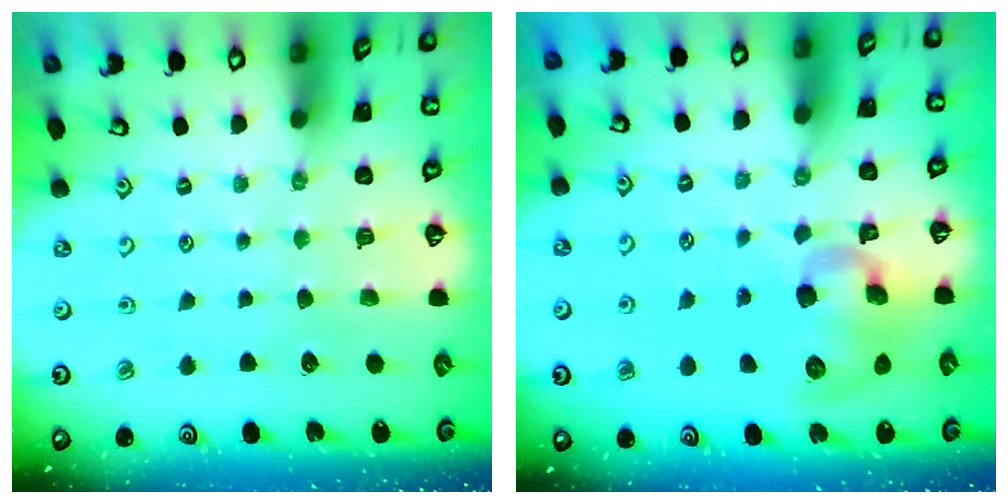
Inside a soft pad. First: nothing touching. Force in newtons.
{"total": 11.2, "press": 11.0, "slide": 1.9}